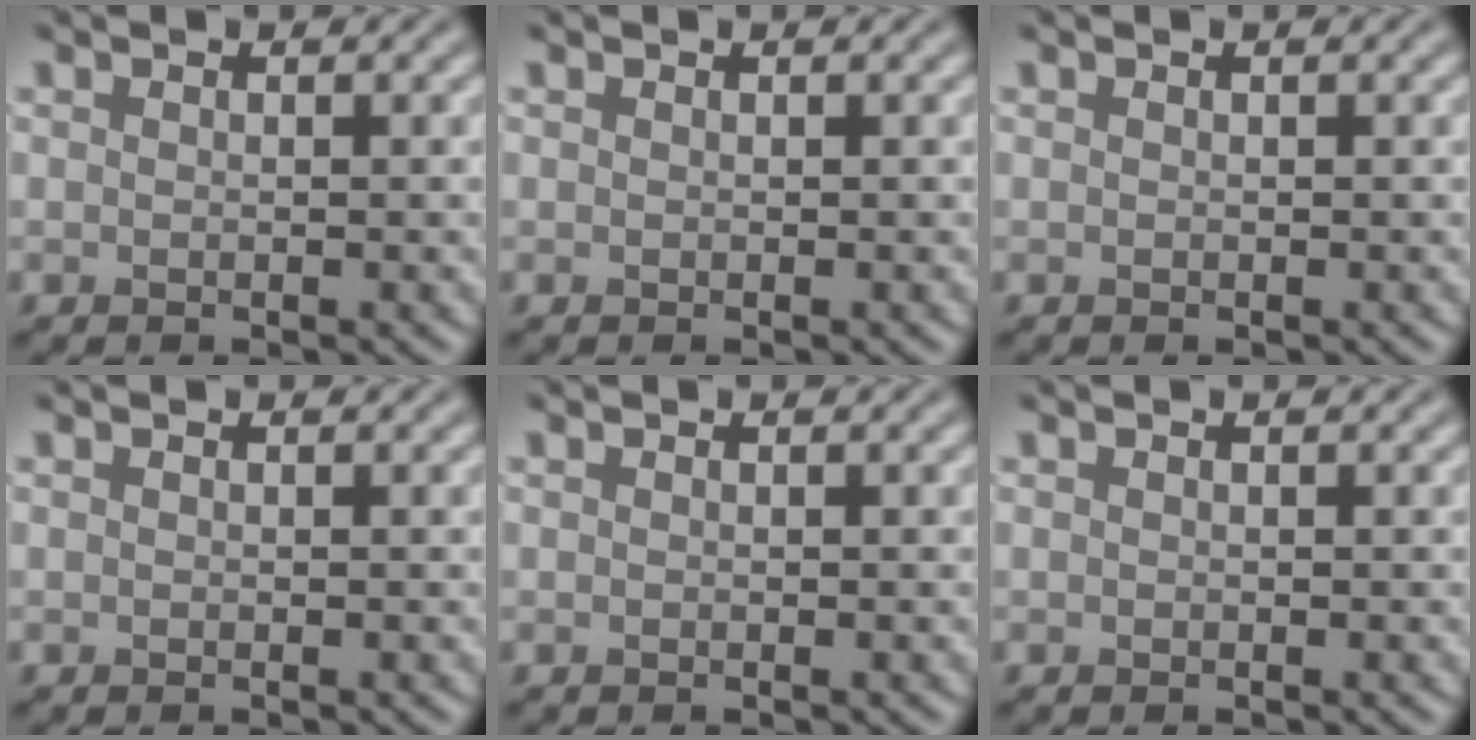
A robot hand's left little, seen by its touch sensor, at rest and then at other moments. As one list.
[{"total": 0.0}, {"total": 0.0}, {"total": 0.0}, {"total": 0.0}, {"total": 0.0}]